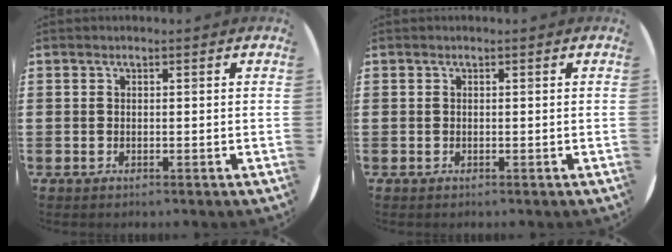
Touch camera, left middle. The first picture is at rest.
{"total": 0.0}